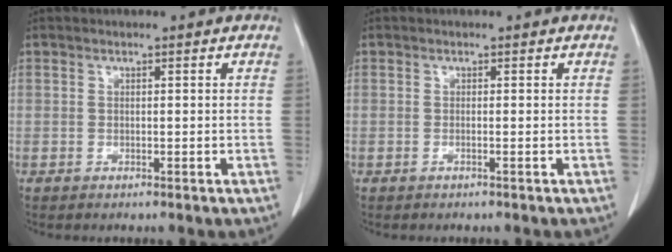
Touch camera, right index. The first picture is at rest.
{"total": 0.0}